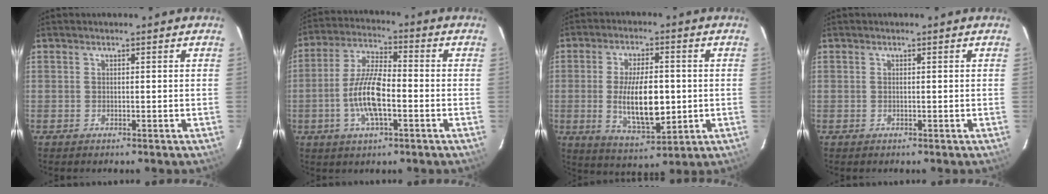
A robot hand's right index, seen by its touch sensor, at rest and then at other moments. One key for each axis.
{"total": 10.9, "fx": -3.0, "fy": 3.6, "fz": 9.9, "tx": -0.202, "ty": 0.003, "tz": -0.058}
{"total": 12.6, "fx": -1.1, "fy": 4.9, "fz": 11.6, "tx": -0.215, "ty": -0.014, "tz": -0.009}
{"total": 0.0}